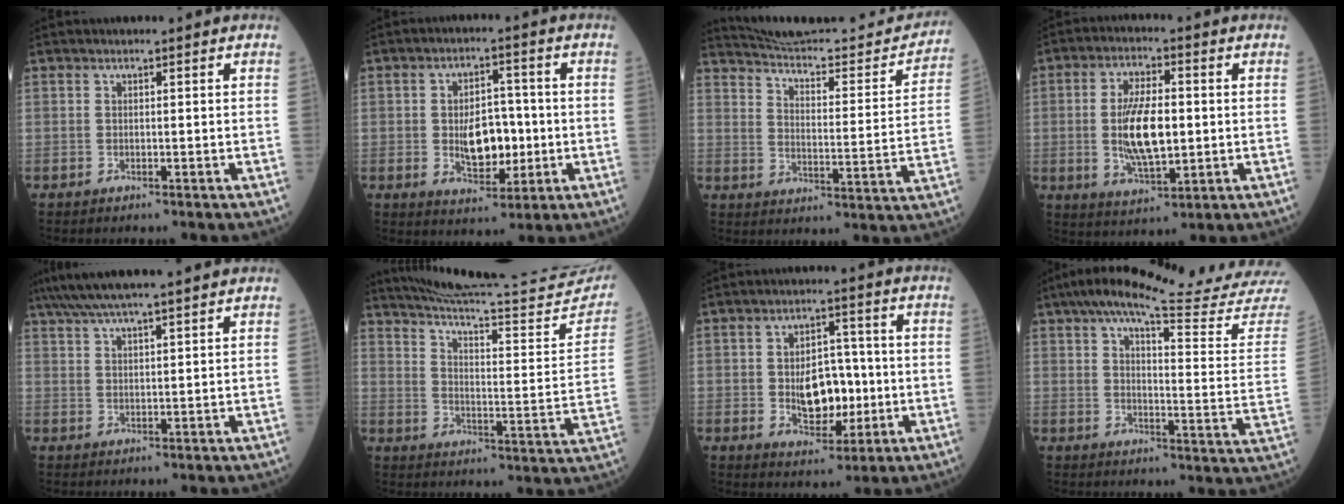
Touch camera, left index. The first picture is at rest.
{"total": 7.7, "force": [-0.8, 4.4, 6.3], "torque": [-0.111, 0.003, -0.008]}
{"total": 23.0, "force": [22.0, 2.4, 6.0], "torque": [-0.076, -0.062, 0.288]}
{"total": 10.0, "force": [-0.2, 3.6, 9.3], "torque": [-0.190, -0.003, -0.001]}
{"total": 12.2, "force": [10.4, 0.1, 6.3], "torque": [-0.116, 0.038, 0.158]}
{"total": 27.6, "force": [26.0, 0.4, 9.2], "torque": [-0.141, -0.096, 0.334]}
{"total": 7.2, "force": [-1.0, 3.6, 6.2], "torque": [-0.114, 0.003, -0.011]}
{"total": 25.4, "force": [23.1, -0.5, 10.5], "torque": [-0.156, -0.080, 0.284]}